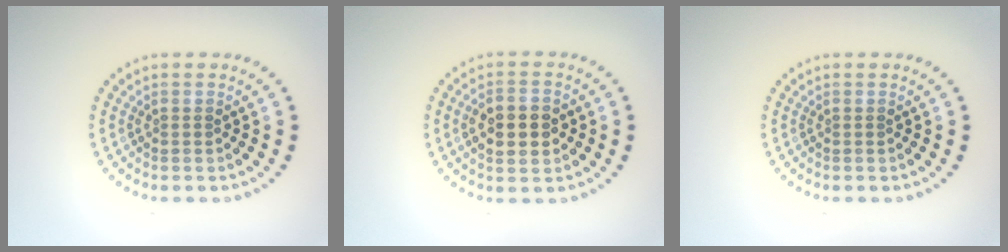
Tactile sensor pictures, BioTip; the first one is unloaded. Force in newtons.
{"total": 4.6, "press": 4.6, "slide": 0.1}
{"total": 0.0}